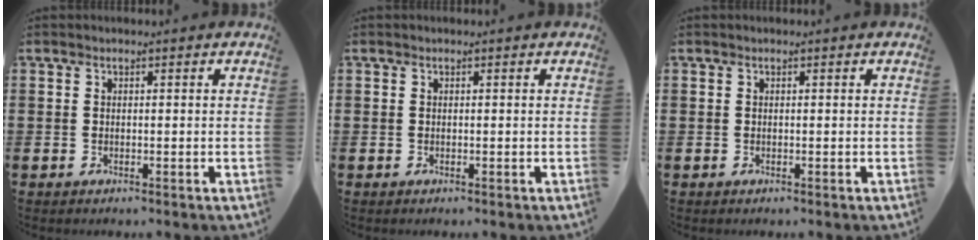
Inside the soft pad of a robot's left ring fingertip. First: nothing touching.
{"total": 0.0}
{"total": 0.0}